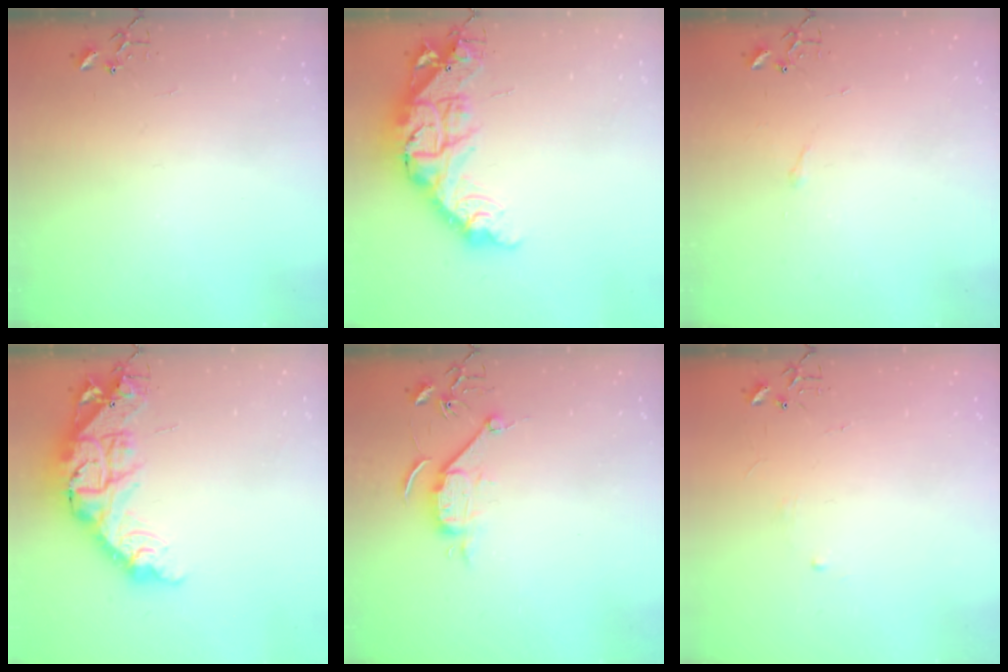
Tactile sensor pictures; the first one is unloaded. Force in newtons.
{"total": 21.4, "press": 21.3, "slide": 2.0}
{"total": 2.9, "press": 2.9, "slide": 0.5}
{"total": 21.4, "press": 21.3, "slide": 2.0}
{"total": 7.9, "press": 7.9, "slide": 0.9}
{"total": 2.9, "press": 2.8, "slide": 0.5}